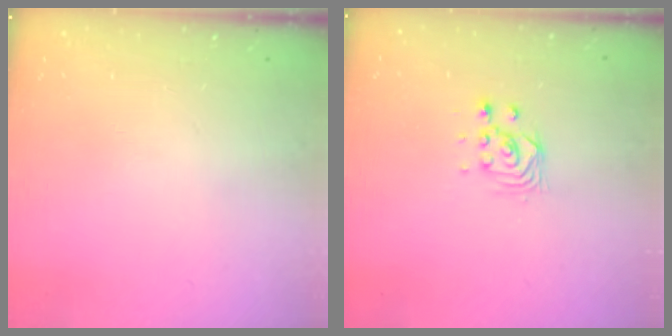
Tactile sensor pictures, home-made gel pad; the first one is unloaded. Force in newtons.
{"total": 2.8, "press": 2.8, "slide": 0.2}